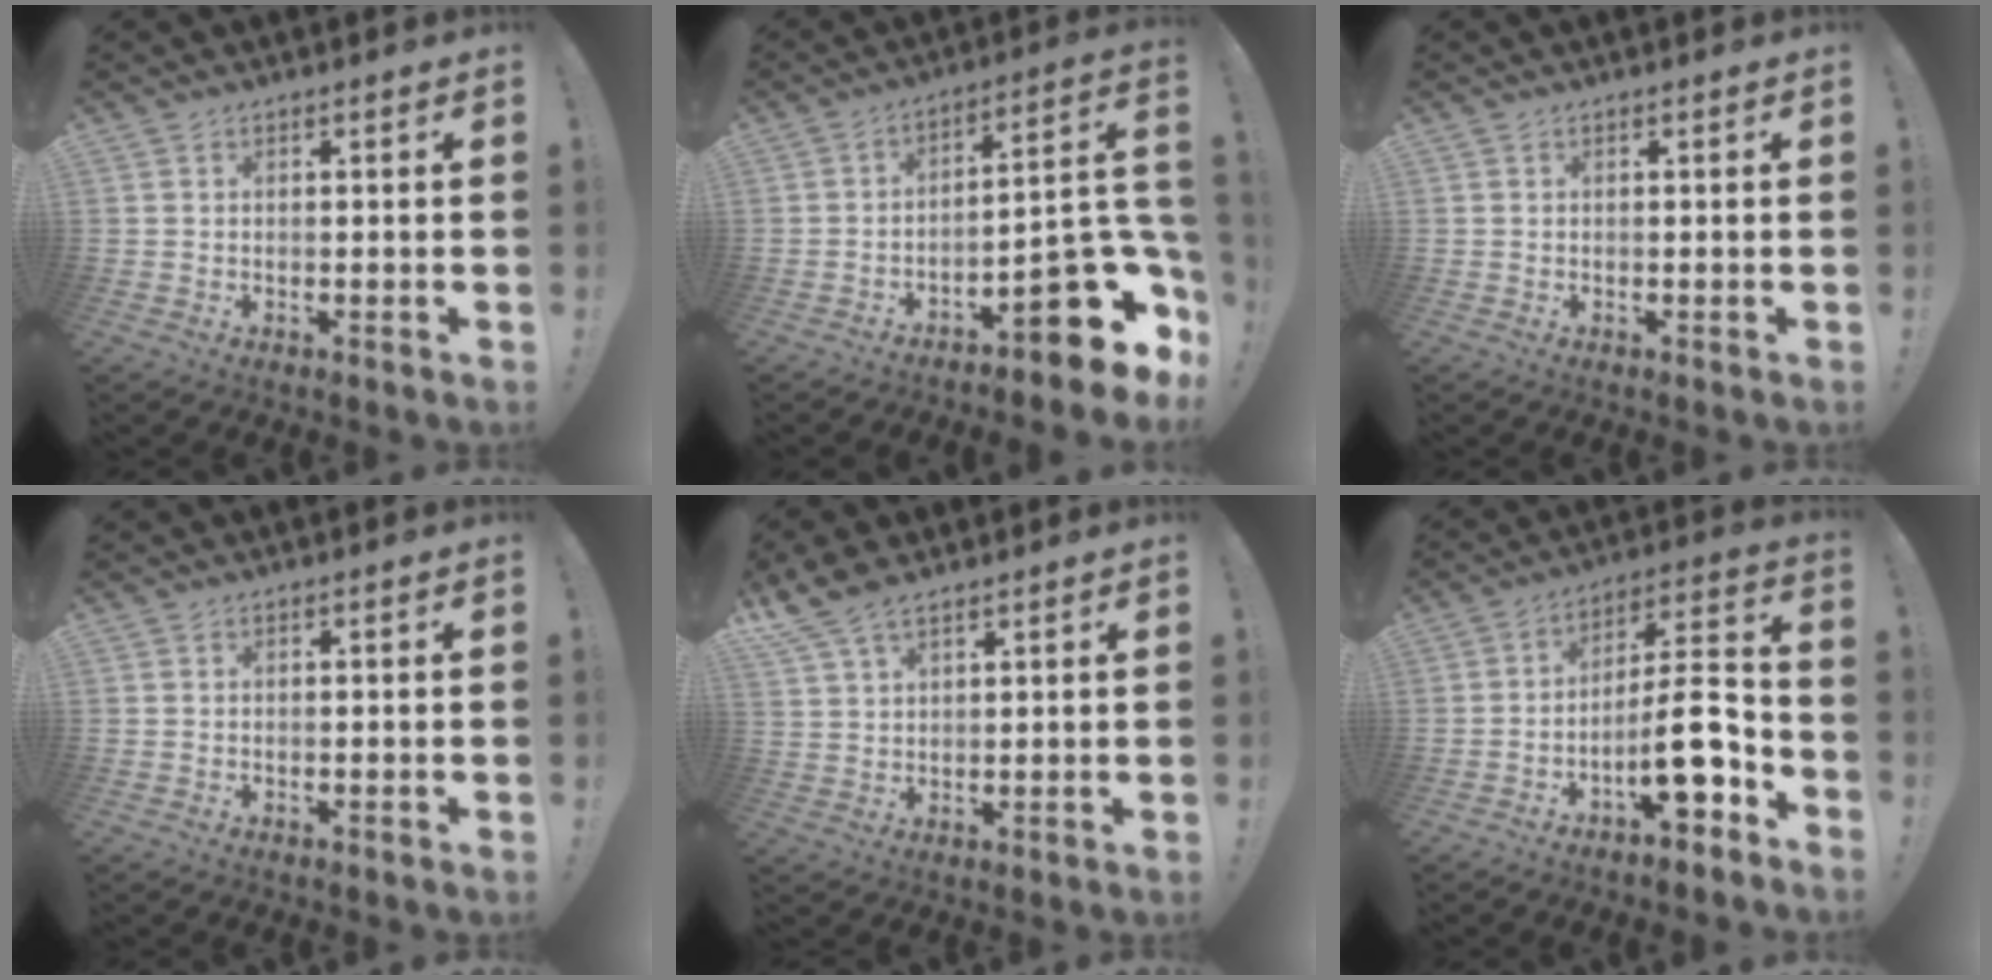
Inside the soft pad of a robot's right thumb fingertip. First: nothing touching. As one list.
[{"total": 17.3, "force": [-9.2, 5.8, 13.5], "torque": [-0.151, 0.051, -0.139]}, {"total": 0.0}, {"total": 0.0}, {"total": 7.4, "force": [5.4, 2.9, 4.2], "torque": [-0.083, -0.018, 0.108]}, {"total": 13.7, "force": [-6.1, 4.1, 11.5], "torque": [-0.164, 0.037, -0.098]}]